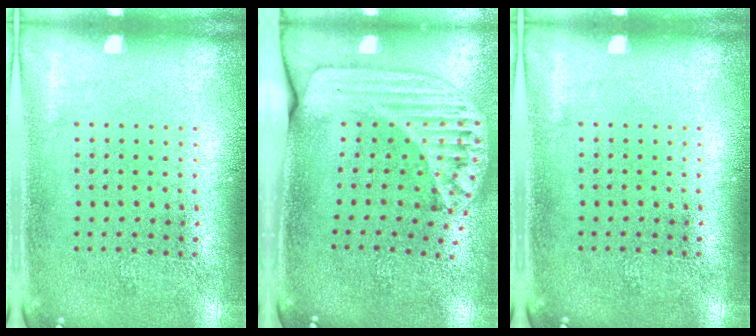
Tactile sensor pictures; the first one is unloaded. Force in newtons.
{"total": 2.2, "press": 1.7, "slide": 1.4}
{"total": 0.0}